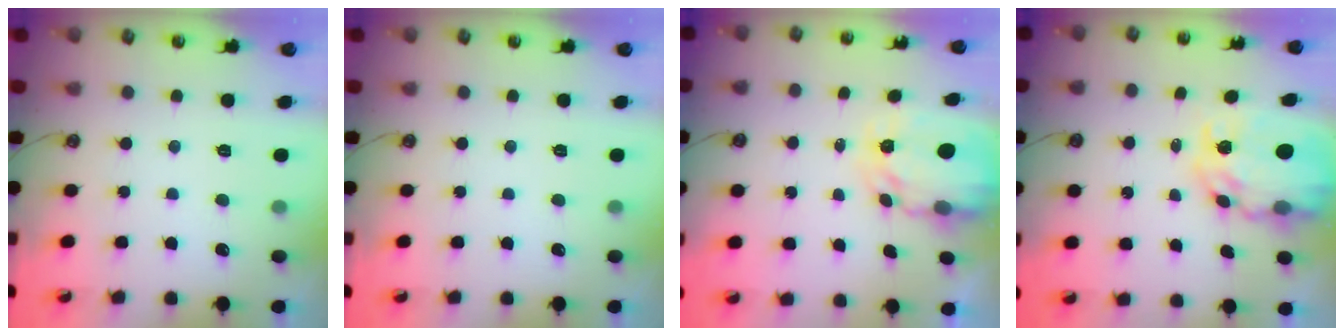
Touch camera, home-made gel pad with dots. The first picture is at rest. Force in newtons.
{"total": 0.0}
{"total": 4.6, "press": 4.5, "slide": 0.4}
{"total": 10.4, "press": 10.4, "slide": 1.0}